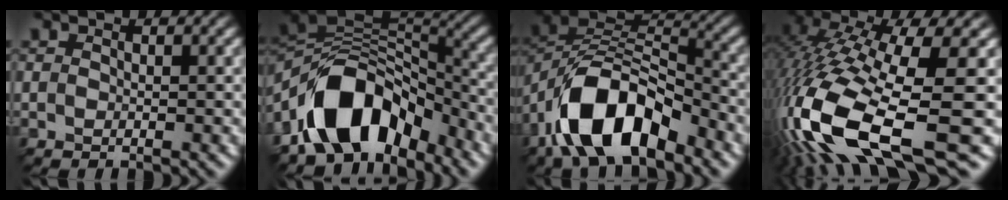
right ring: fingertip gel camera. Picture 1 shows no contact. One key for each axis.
{"total": 9.3, "fx": -6.5, "fy": 4.7, "fz": 4.6, "tx": -0.085, "ty": 0.015, "tz": -0.096}
{"total": 9.1, "fx": -6.3, "fy": 3.5, "fz": 5.5, "tx": -0.128, "ty": 0.012, "tz": -0.098}
{"total": 13.9, "fx": -5.1, "fy": 3.8, "fz": 12.3, "tx": -0.318, "ty": -0.021, "tz": -0.050}